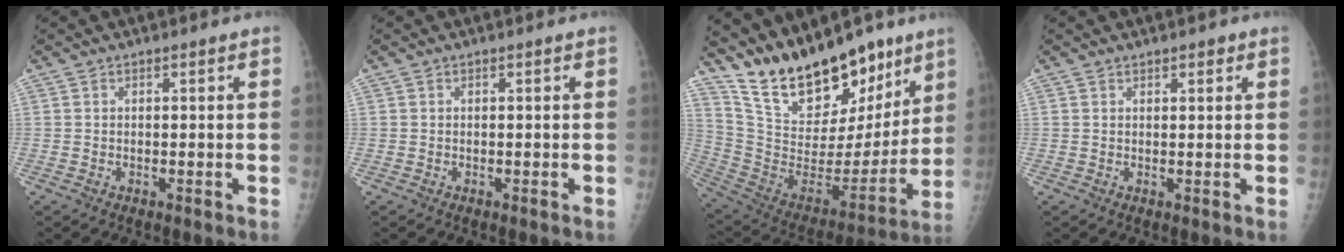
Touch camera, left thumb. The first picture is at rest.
{"total": 0.0}
{"total": 24.5, "force": [18.8, 10.1, 12.1], "torque": [-0.159, -0.090, 0.323]}
{"total": 1.5, "force": [1.1, 0.6, 0.8], "torque": [-0.004, -0.004, 0.013]}